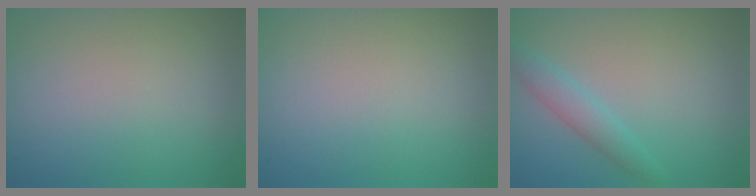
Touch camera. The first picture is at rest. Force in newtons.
{"total": 0.0}
{"total": 2.2, "press": 2.2, "slide": 0.1}